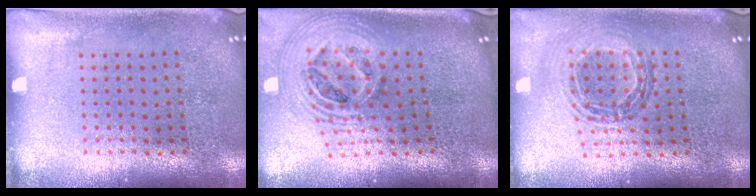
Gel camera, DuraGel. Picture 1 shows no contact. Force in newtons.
{"total": 2.7, "press": 2.0, "slide": 1.9}
{"total": 0.9, "press": 0.9, "slide": 0.0}